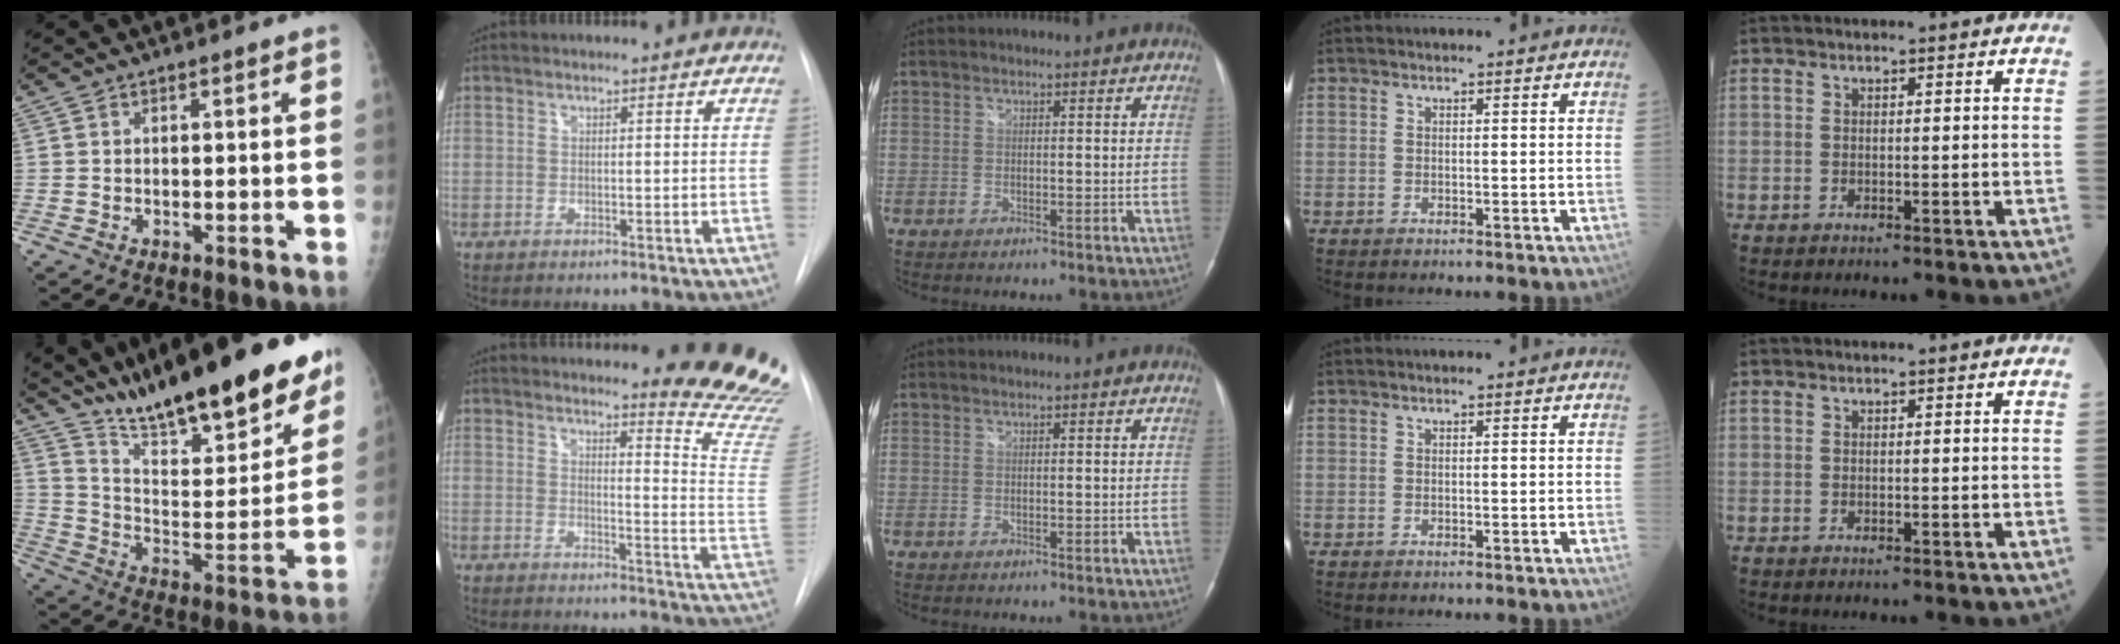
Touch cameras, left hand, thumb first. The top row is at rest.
{"thumb": {"total": 28.1, "force": [21.1, 7.2, 17.1], "torque": [-0.231, -0.086, 0.331]}, "index": {"total": 15.2, "force": [14.8, -0.3, 3.5], "torque": [-0.028, -0.159, 0.144]}}